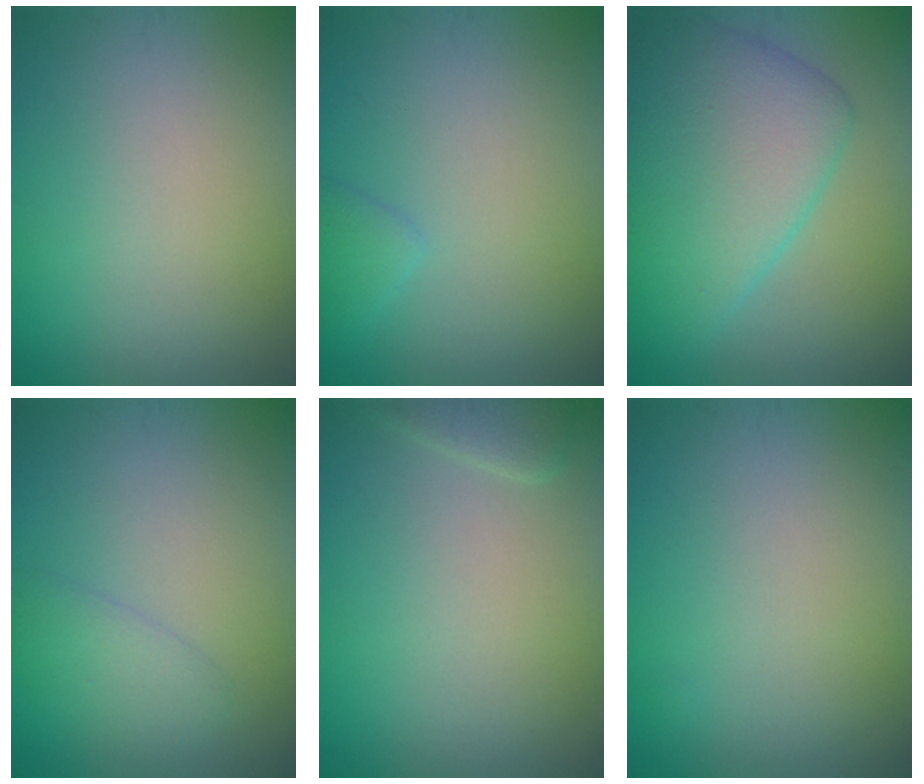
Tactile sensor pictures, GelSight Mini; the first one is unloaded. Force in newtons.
{"total": 1.3, "press": 1.3, "slide": 0.0}
{"total": 9.3, "press": 9.3, "slide": 0.3}
{"total": 2.0, "press": 2.0, "slide": 0.2}
{"total": 1.5, "press": 1.5, "slide": 0.1}
{"total": 0.0}